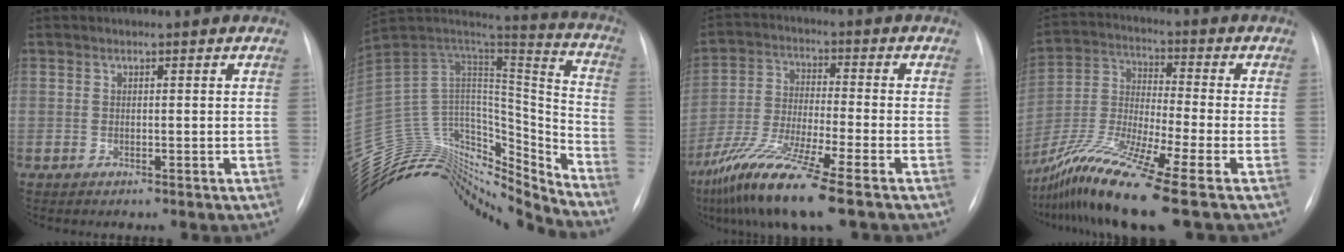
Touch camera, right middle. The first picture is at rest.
{"total": 27.6, "force": [-25.9, 6.4, 6.9], "torque": [-0.161, 0.053, -0.414]}
{"total": 12.1, "force": [-7.9, 0.0, 9.1], "torque": [-0.193, -0.039, -0.150]}
{"total": 14.5, "force": [-10.1, -1.1, 10.4], "torque": [-0.221, -0.032, -0.191]}